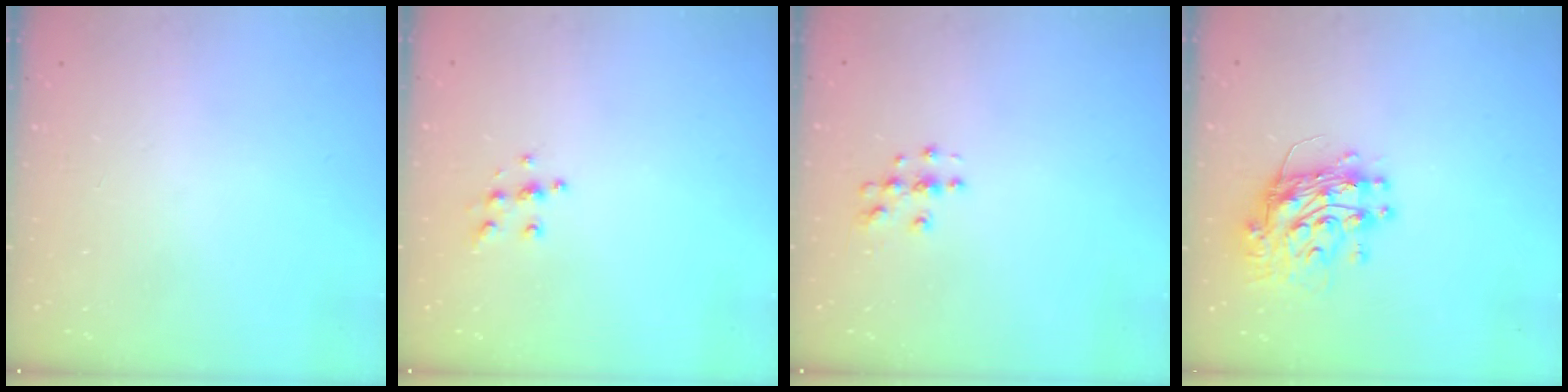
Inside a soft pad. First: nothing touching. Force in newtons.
{"total": 5.9, "press": 5.9, "slide": 0.5}
{"total": 3.8, "press": 3.8, "slide": 0.2}
{"total": 11.7, "press": 11.6, "slide": 1.2}